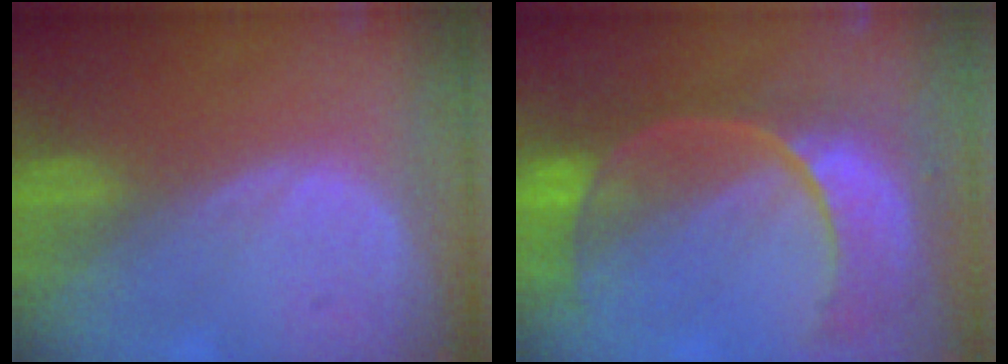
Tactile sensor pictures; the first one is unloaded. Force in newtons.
{"total": 11.1, "press": 9.3, "slide": 6.0}